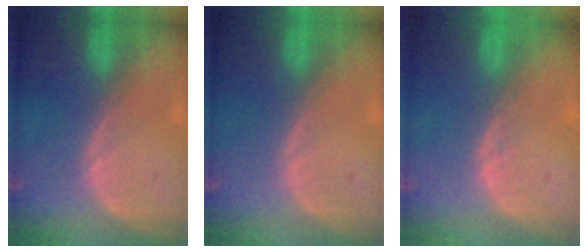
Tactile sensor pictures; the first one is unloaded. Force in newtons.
{"total": 0.0}
{"total": 0.6, "press": 0.6, "slide": 0.1}